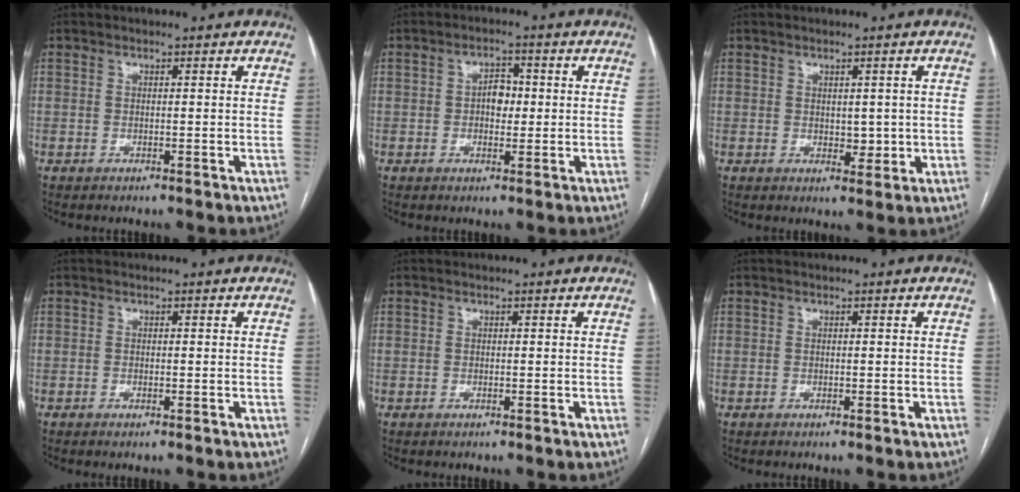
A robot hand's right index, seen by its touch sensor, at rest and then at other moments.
{"total": 3.4, "force": [0.0, 2.1, 2.7], "torque": [-0.040, 0.011, 0.000]}
{"total": 2.8, "force": [0.2, 1.9, 2.1], "torque": [-0.026, -0.002, 0.010]}
{"total": 0.6, "force": [-0.4, 0.0, 0.5], "torque": [-0.011, 0.000, -0.005]}
{"total": 0.0}
{"total": 0.0}